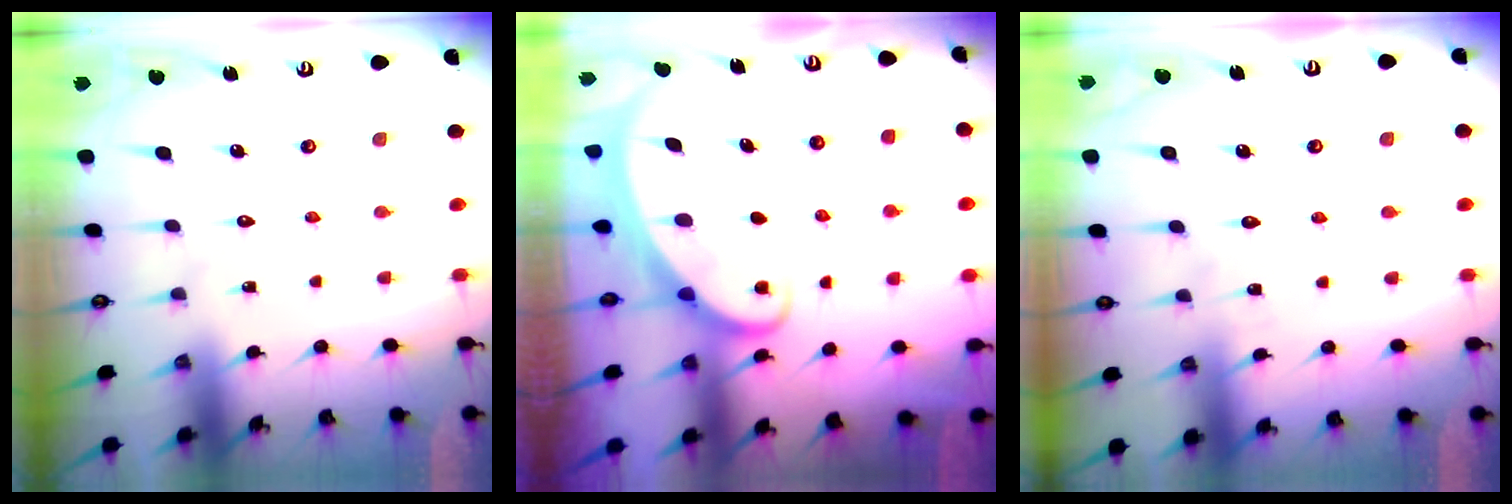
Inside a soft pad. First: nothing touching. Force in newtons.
{"total": 2.1, "press": 2.1, "slide": 0.1}
{"total": 2.2, "press": 2.1, "slide": 0.3}